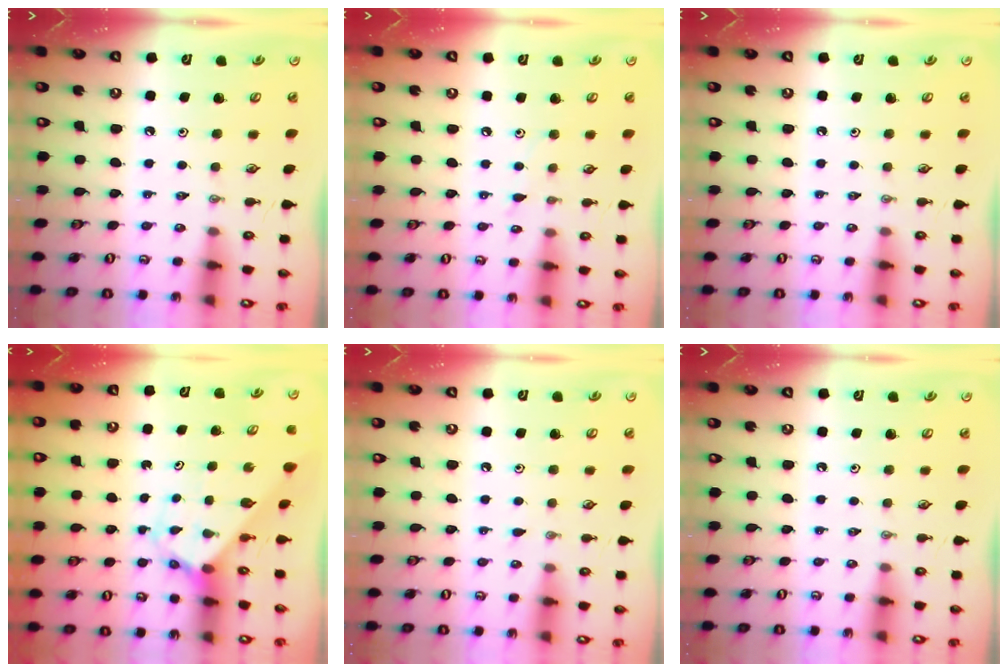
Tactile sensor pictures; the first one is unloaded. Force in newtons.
{"total": 4.3, "press": 4.2, "slide": 0.6}
{"total": 0.0}
{"total": 2.7, "press": 2.7, "slide": 0.2}
{"total": 4.9, "press": 4.9, "slide": 0.5}
{"total": 0.0}